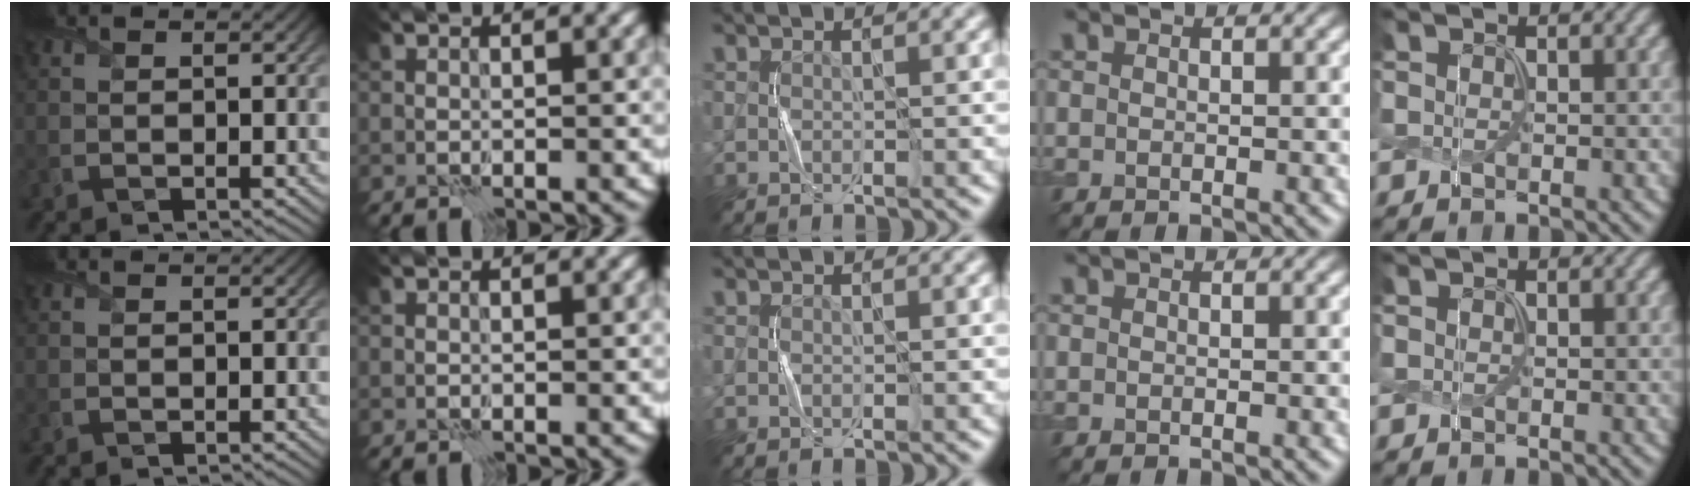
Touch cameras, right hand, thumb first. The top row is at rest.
{}